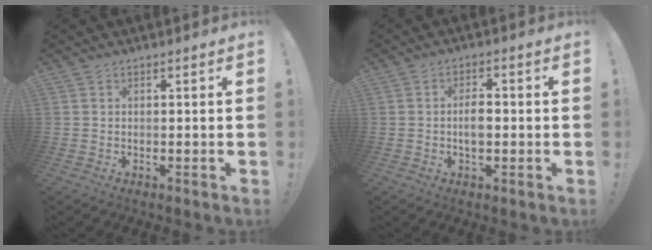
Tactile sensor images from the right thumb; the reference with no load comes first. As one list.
[{"total": 4.6, "force": [-0.7, 2.5, 3.8], "torque": [-0.060, 0.002, -0.019]}]